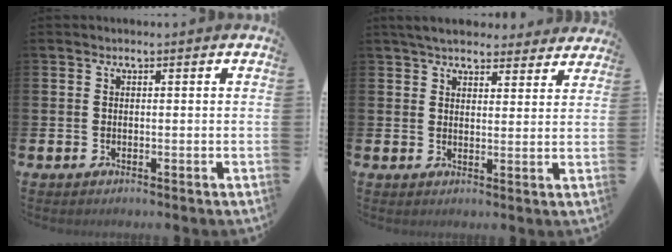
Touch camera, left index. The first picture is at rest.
{"total": 5.2, "force": [4.9, 1.5, 1.1], "torque": [-0.033, -0.020, 0.090]}